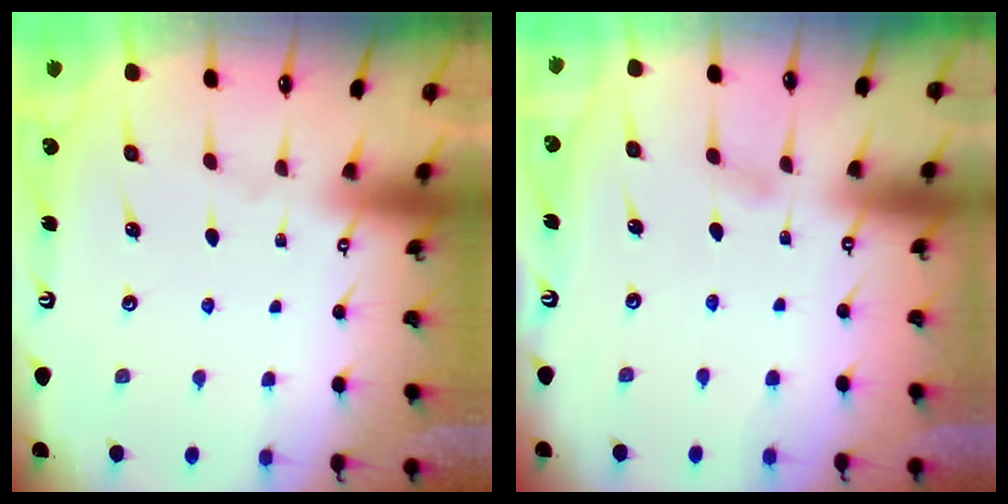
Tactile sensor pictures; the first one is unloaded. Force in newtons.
{"total": 2.3, "press": 2.3, "slide": 0.3}